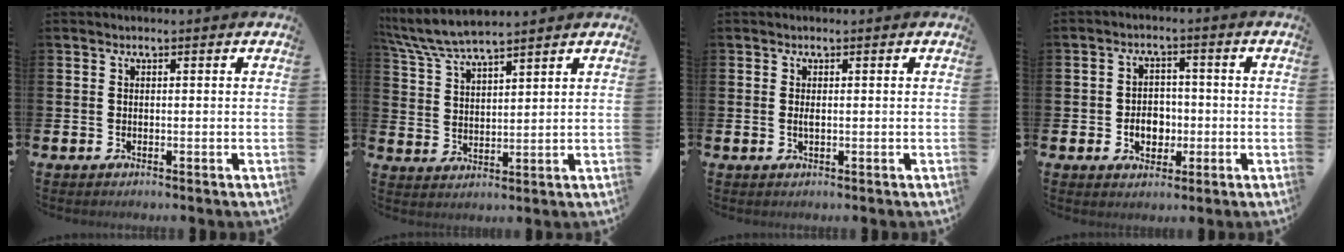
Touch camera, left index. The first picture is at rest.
{"total": 6.5, "force": [6.1, 0.6, 2.0], "torque": [-0.063, -0.024, 0.111]}
{"total": 0.8, "force": [0.1, 0.2, 0.8], "torque": [-0.011, -0.001, 0.000]}
{"total": 4.2, "force": [-0.9, 3.4, 2.4], "torque": [-0.032, -0.001, -0.025]}